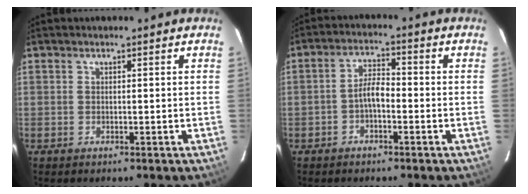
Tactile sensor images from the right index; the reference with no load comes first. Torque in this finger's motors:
{"motor_torque": [0.16, -0.08, 0.13, 0.06]}